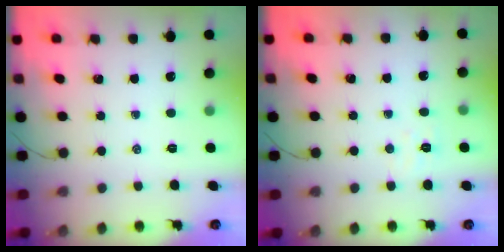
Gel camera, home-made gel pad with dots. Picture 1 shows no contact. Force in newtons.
{"total": 3.9, "press": 3.8, "slide": 0.8}